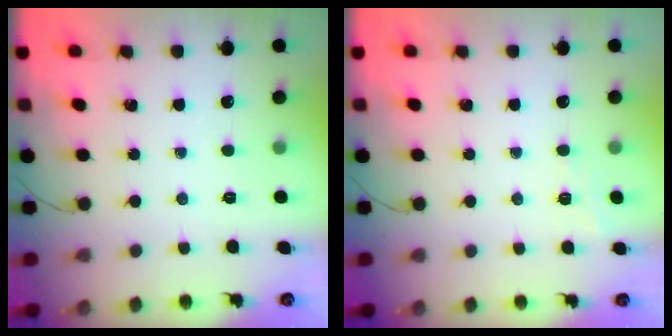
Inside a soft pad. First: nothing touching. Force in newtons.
{"total": 6.1, "press": 5.9, "slide": 1.6}